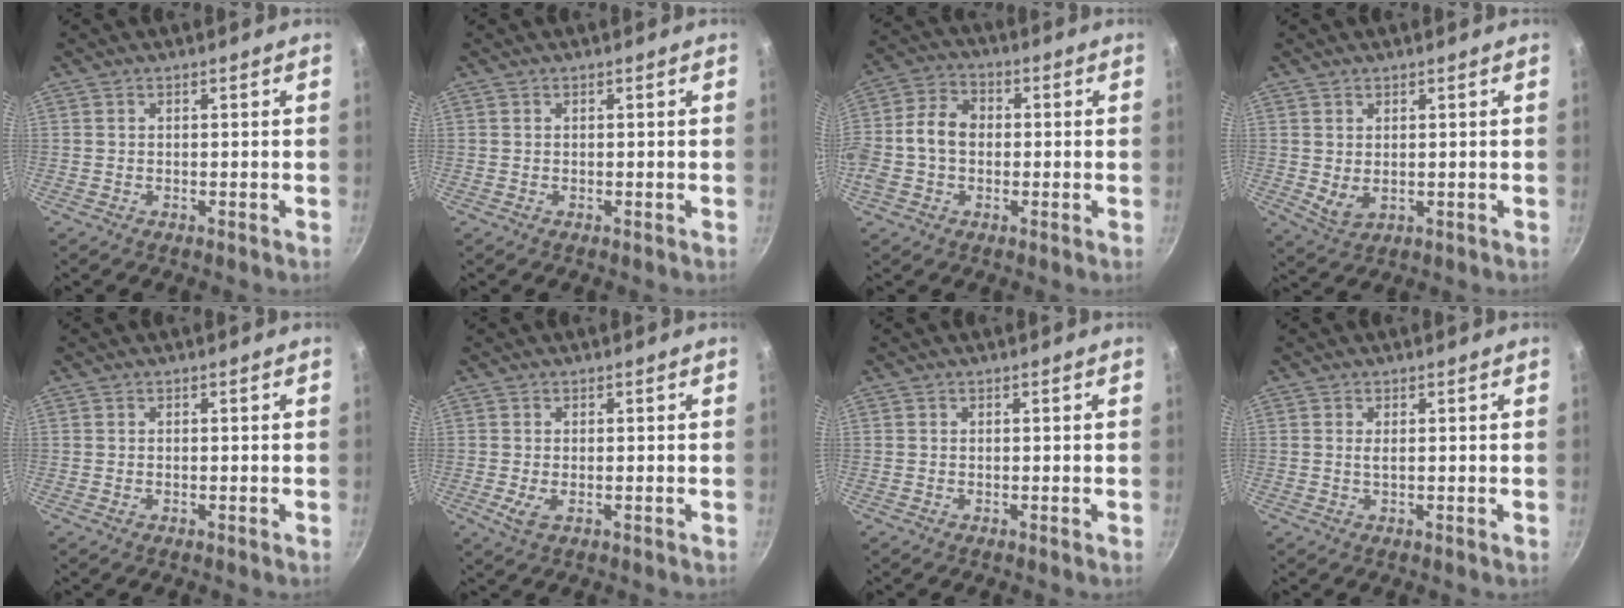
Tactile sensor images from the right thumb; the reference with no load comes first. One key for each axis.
{"total": 0.0}
{"total": 10.5, "fx": -0.4, "fy": 7.7, "fz": 7.1, "tx": -0.119, "ty": 0.027, "tz": -0.024}
{"total": 3.3, "fx": 0.7, "fy": 1.9, "fz": 2.5, "tx": -0.043, "ty": -0.013, "tz": 0.020}
{"total": 0.0}
{"total": 2.5, "fx": -0.6, "fy": 1.1, "fz": 2.1, "tx": -0.047, "ty": -0.006, "tz": -0.010}
{"total": 0.0}
{"total": 0.8, "fx": 0.2, "fy": 0.1, "fz": 0.8, "tx": -0.018, "ty": -0.001, "tz": 0.002}